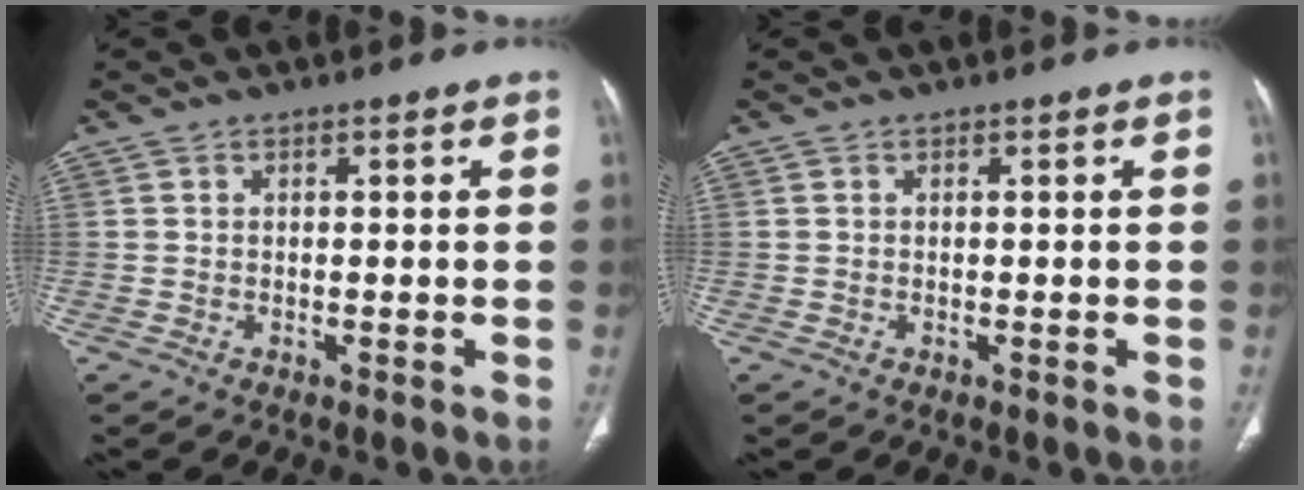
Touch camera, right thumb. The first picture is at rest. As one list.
[{"total": 0.0}]